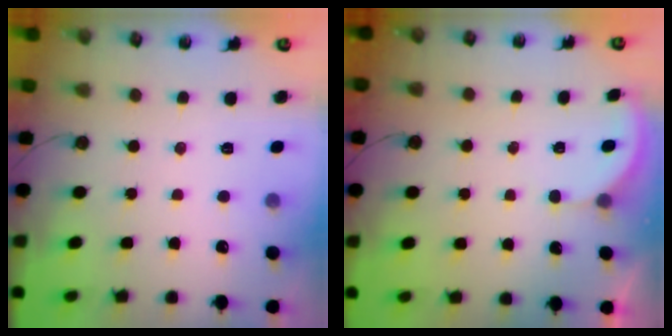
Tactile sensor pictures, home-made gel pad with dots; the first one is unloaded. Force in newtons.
{"total": 1.6, "press": 1.6, "slide": 0.3}